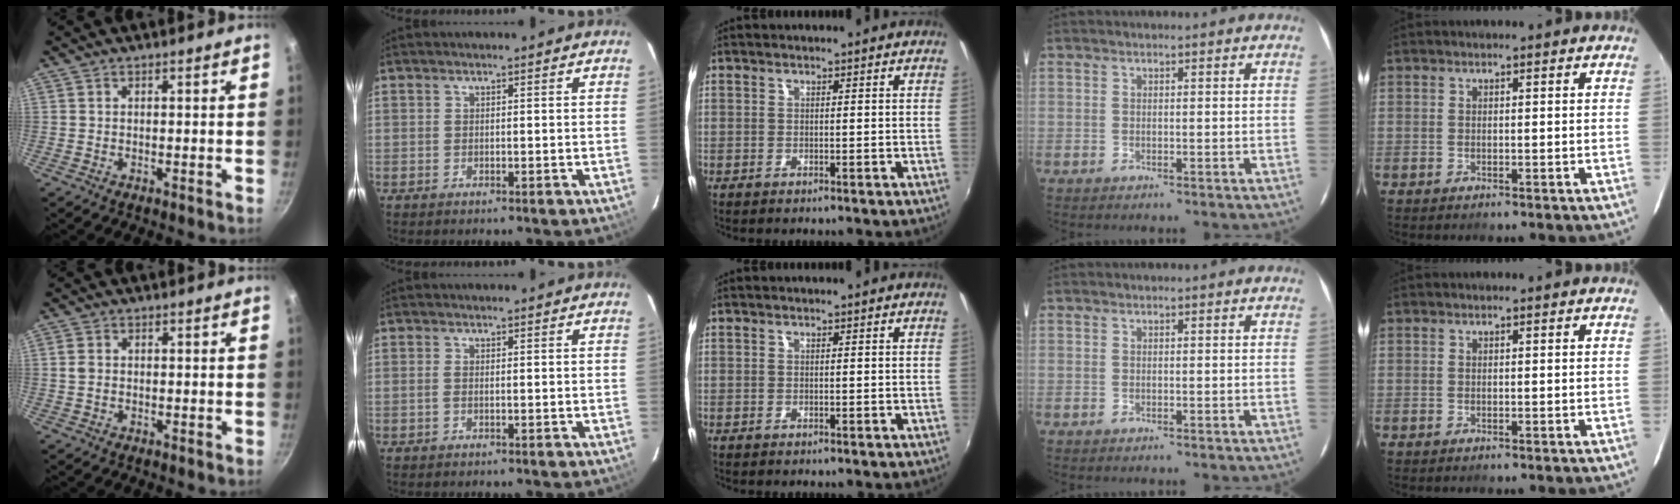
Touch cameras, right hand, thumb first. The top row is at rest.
{"thumb": {"total": 1.3, "force": [-0.1, 1.1, 0.8], "torque": [-0.017, 0.003, -0.004]}, "index": {"total": 0.9, "force": [-0.1, 0.1, 0.9], "torque": [-0.020, 0.001, -0.005]}}